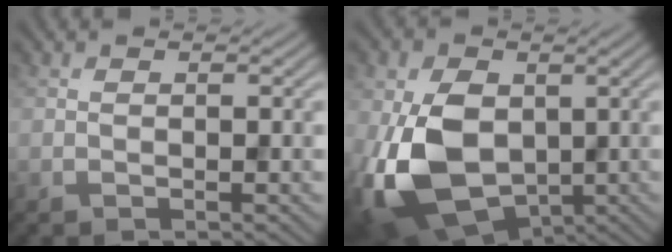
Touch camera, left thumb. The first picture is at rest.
{"total": 13.7, "force": [-1.3, 9.6, 9.7], "torque": [-0.234, -0.024, -0.029]}